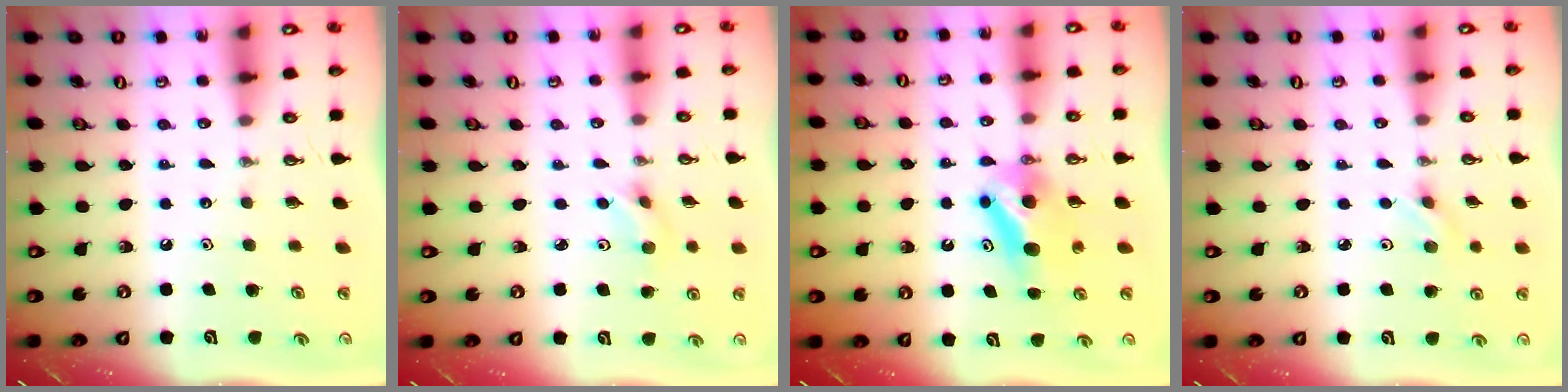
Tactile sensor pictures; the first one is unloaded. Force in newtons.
{"total": 3.7, "press": 3.6, "slide": 0.9}
{"total": 7.6, "press": 6.8, "slide": 3.5}
{"total": 2.9, "press": 2.6, "slide": 1.4}